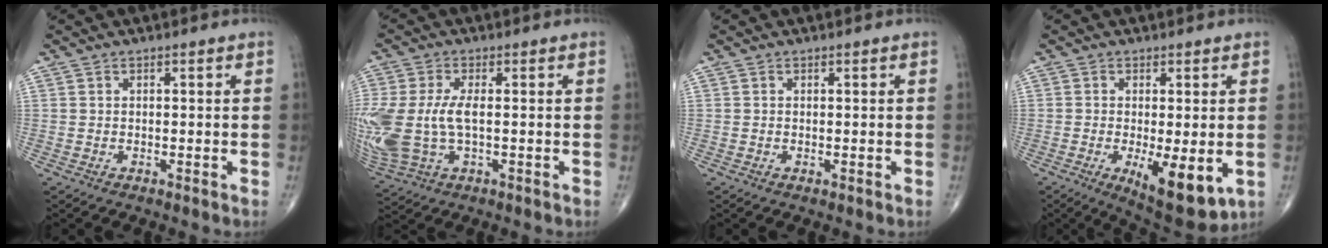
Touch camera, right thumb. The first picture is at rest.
{"total": 15.1, "force": [-0.7, 8.2, 12.6], "torque": [-0.332, -0.003, 0.001]}
{"total": 0.0}
{"total": 10.8, "force": [-2.8, 3.9, 9.7], "torque": [-0.140, -0.024, -0.031]}